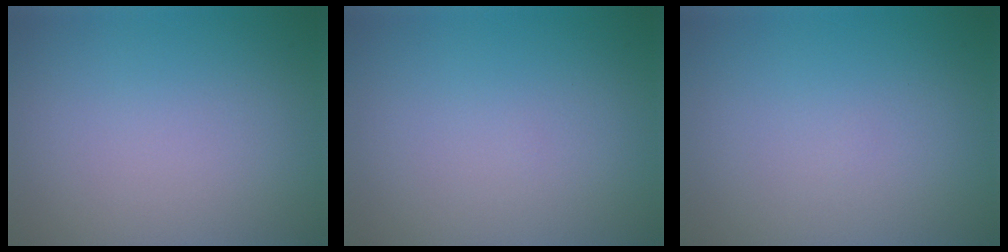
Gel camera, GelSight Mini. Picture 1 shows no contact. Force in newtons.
{"total": 0.0}
{"total": 0.0}